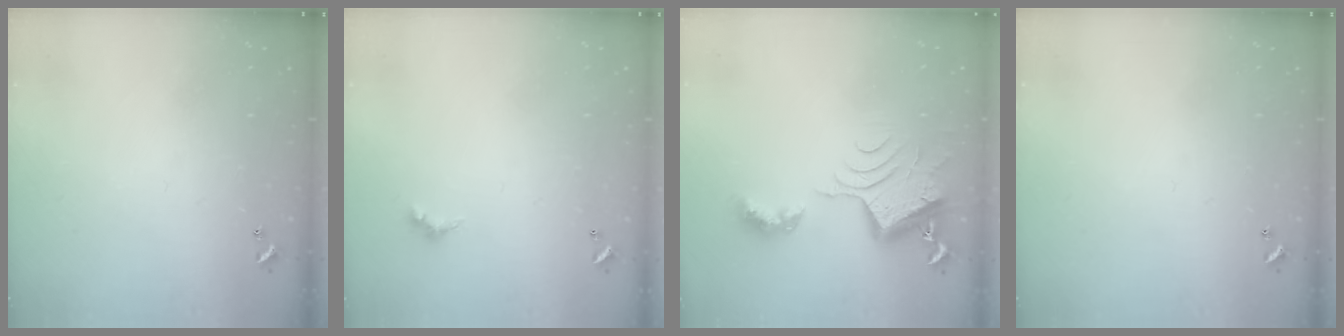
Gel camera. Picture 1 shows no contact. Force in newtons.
{"total": 2.5, "press": 2.5, "slide": 0.4}
{"total": 9.7, "press": 9.6, "slide": 1.0}
{"total": 0.0}